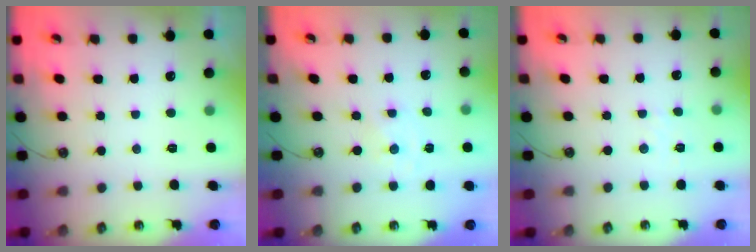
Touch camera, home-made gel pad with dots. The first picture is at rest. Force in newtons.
{"total": 0.0}
{"total": 2.4, "press": 2.4, "slide": 0.4}